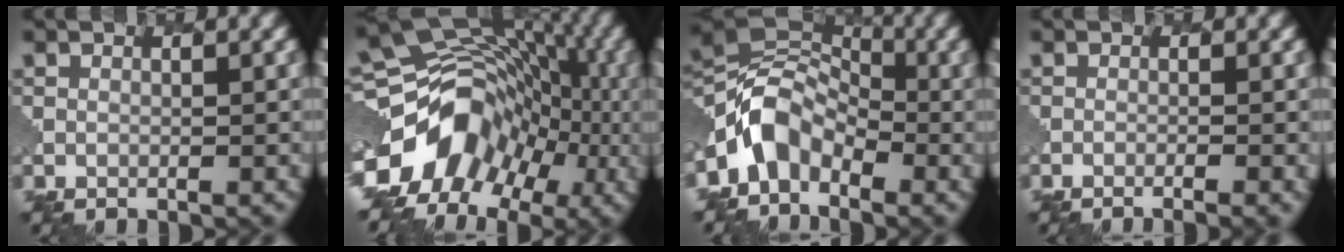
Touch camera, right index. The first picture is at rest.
{"total": 13.2, "force": [-4.7, 10.2, 6.9], "torque": [-0.115, 0.008, -0.083]}
{"total": 5.6, "force": [-2.9, 3.9, 2.8], "torque": [-0.042, 0.006, -0.067]}
{"total": 2.0, "force": [-1.0, 0.5, 1.7], "torque": [-0.012, -0.001, -0.021]}